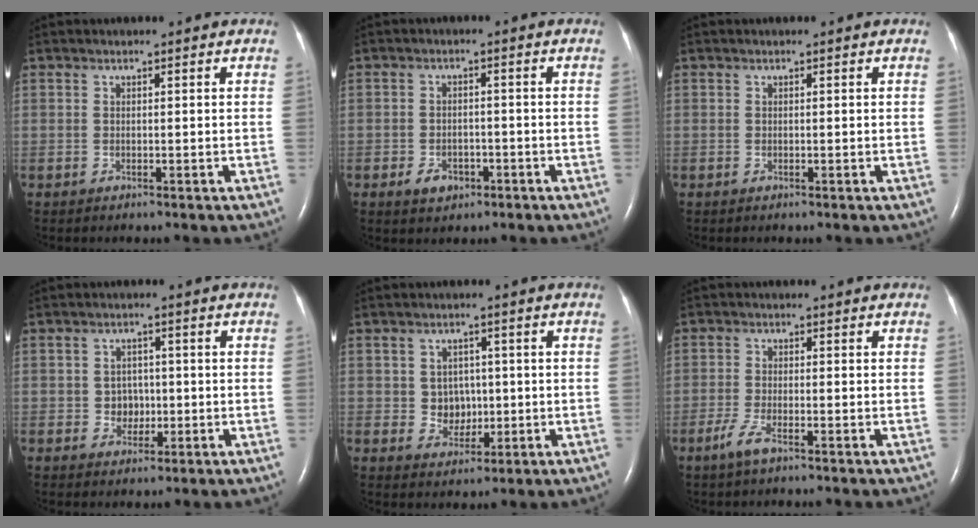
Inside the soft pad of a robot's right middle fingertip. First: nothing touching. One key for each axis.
{"total": 3.6, "fx": -1.8, "fy": 2.5, "fz": 1.8, "tx": -0.029, "ty": 0.003, "tz": -0.022}
{"total": 0.0}
{"total": 2.9, "fx": -0.4, "fy": 2.6, "fz": 1.3, "tx": -0.015, "ty": 0.008, "tz": -0.002}
{"total": 4.0, "fx": 0.1, "fy": 3.6, "fz": 1.7, "tx": -0.025, "ty": 0.010, "tz": 0.008}
{"total": 4.8, "fx": -3.0, "fy": 0.3, "fz": 3.7, "tx": -0.086, "ty": -0.011, "tz": -0.066}